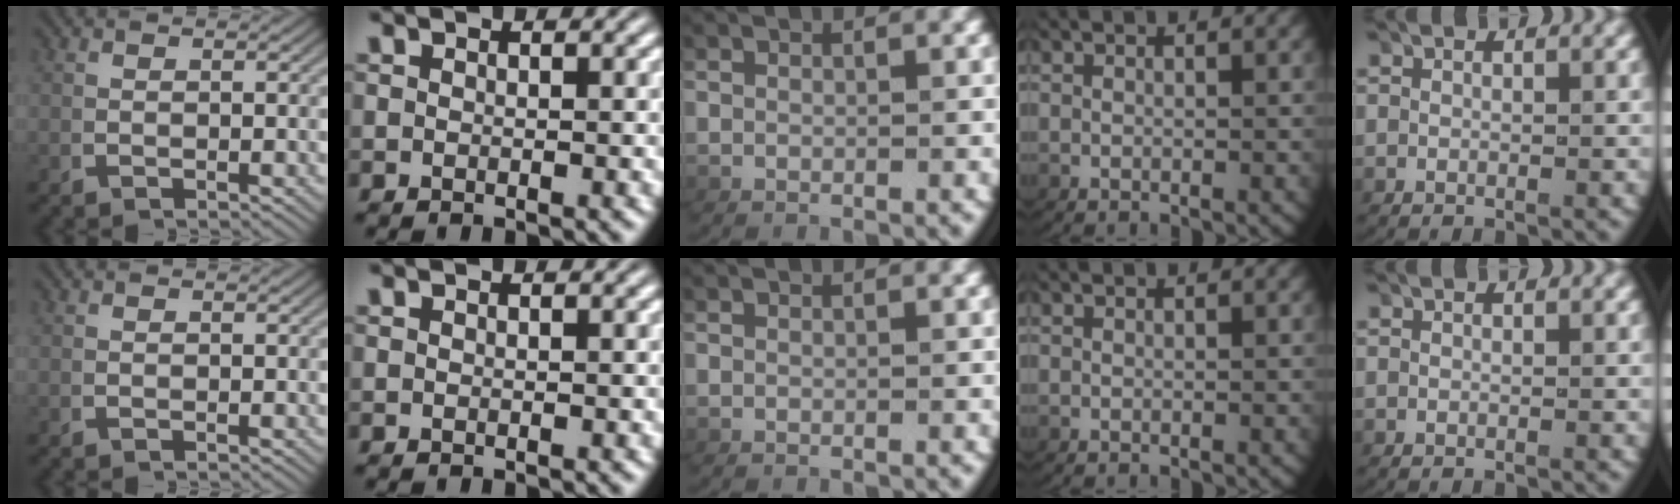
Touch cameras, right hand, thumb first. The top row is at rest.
{"thumb": {"total": 1.2, "force": [0.3, -1.1, -0.4], "torque": [0.018, 0.001, 0.010]}}